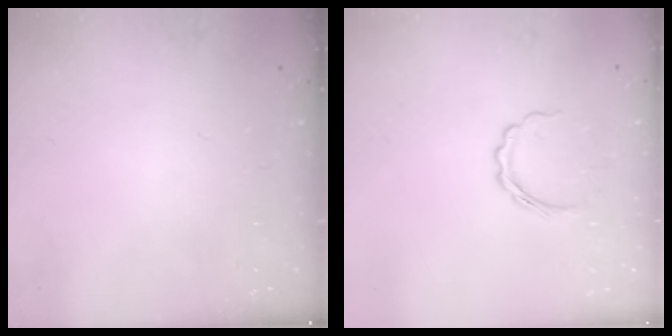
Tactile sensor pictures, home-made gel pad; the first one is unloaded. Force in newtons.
{"total": 5.4, "press": 5.2, "slide": 1.4}